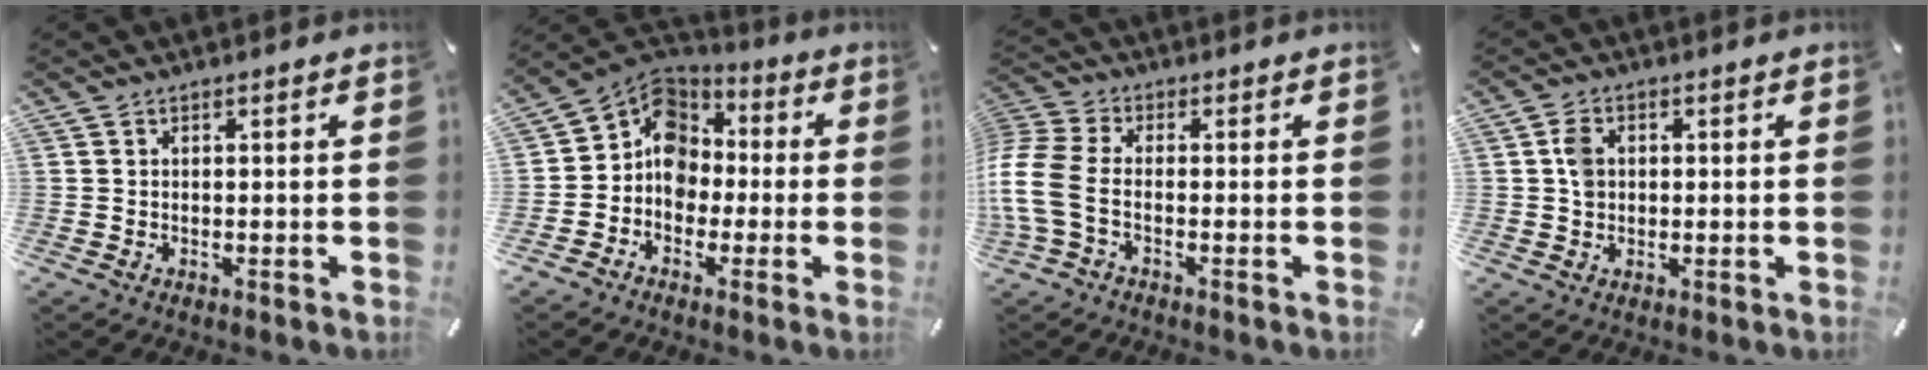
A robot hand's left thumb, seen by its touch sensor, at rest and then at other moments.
{"total": 9.7, "force": [-1.0, 9.2, 3.0], "torque": [-0.077, 0.009, -0.019]}
{"total": 9.3, "force": [-2.5, 5.7, 6.9], "torque": [-0.161, 0.002, -0.042]}
{"total": 3.9, "force": [0.4, 3.1, 2.3], "torque": [-0.031, 0.003, 0.003]}